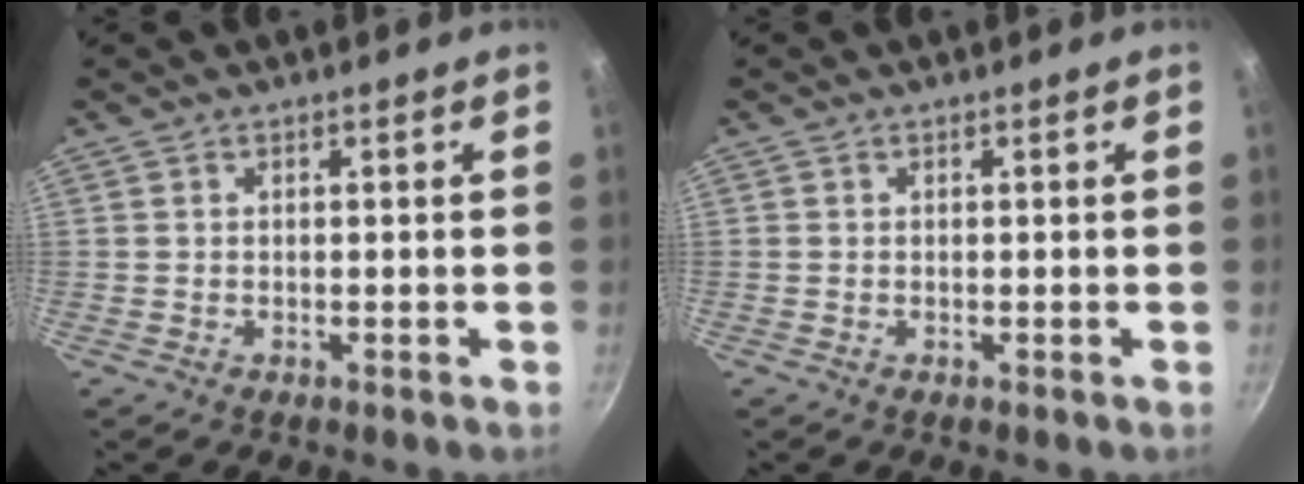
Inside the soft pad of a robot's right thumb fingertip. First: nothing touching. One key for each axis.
{"total": 0.0}